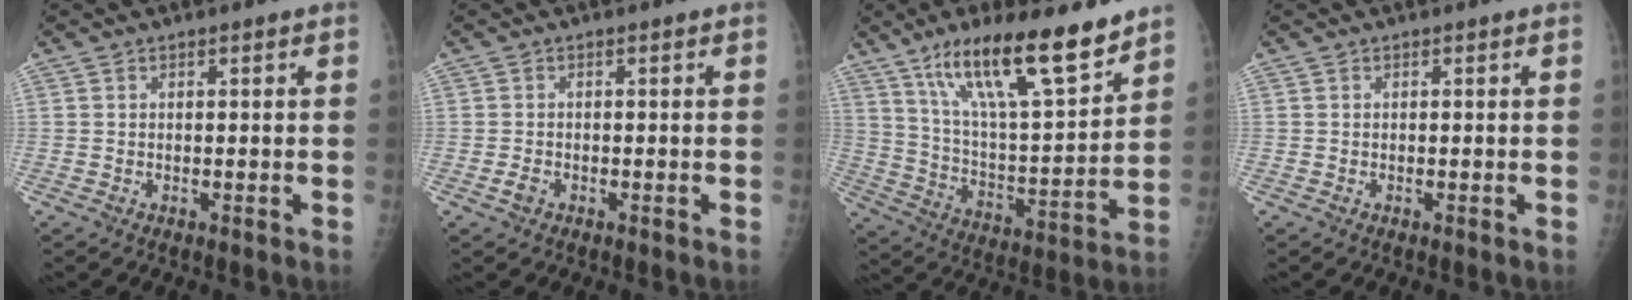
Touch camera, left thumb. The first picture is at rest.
{"total": 1.3, "force": [-0.6, 0.9, 0.7], "torque": [-0.017, 0.000, -0.014]}
{"total": 20.8, "force": [14.1, 4.9, 14.5], "torque": [-0.223, -0.065, 0.247]}
{"total": 0.0}